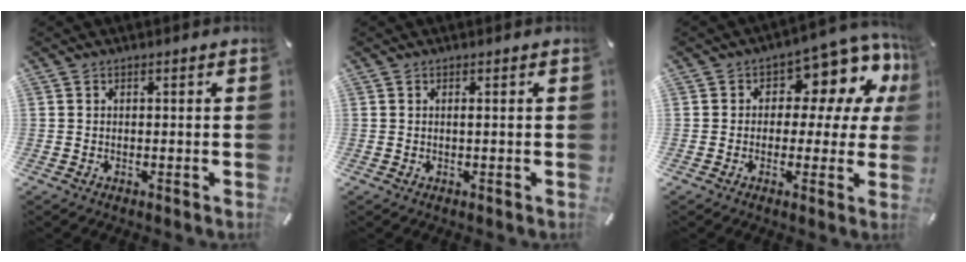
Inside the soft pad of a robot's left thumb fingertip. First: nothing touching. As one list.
[{"total": 0.5, "force": [0.0, -0.1, 0.5], "torque": [-0.008, -0.001, 0.000]}, {"total": 9.9, "force": [4.2, 6.2, 6.6], "torque": [-0.085, -0.040, 0.073]}]